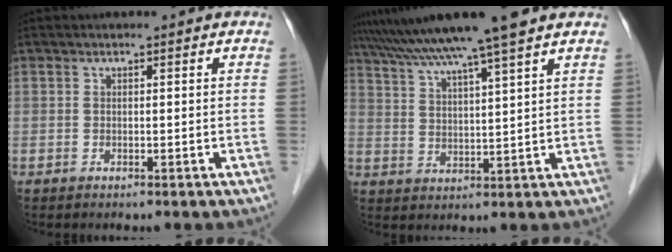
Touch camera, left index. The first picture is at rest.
{"total": 12.4, "force": [10.2, -1.1, 7.0], "torque": [-0.125, 0.020, 0.160]}